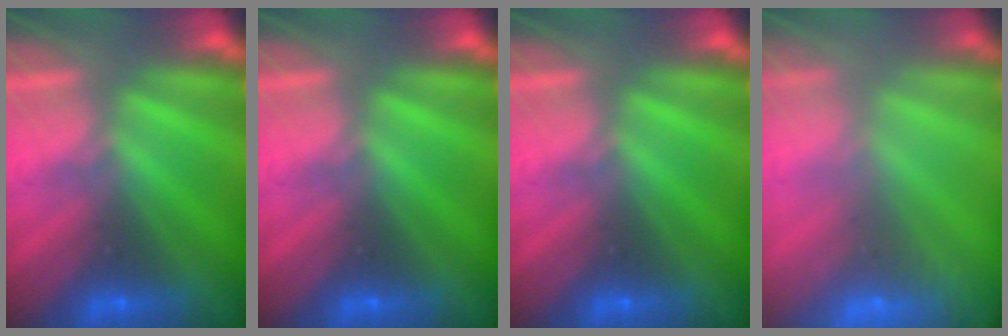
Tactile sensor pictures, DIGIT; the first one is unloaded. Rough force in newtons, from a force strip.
{"total": 0.0}
{"total": 0.0}
{"total": 6.0}